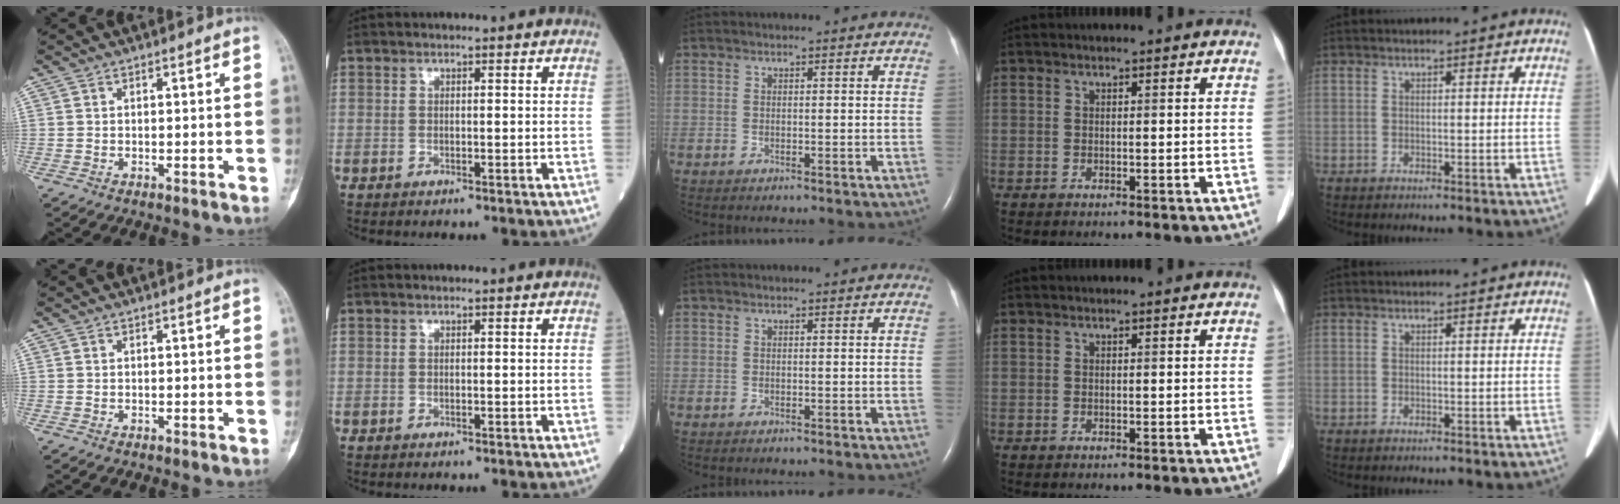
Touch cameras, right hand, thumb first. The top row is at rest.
{}